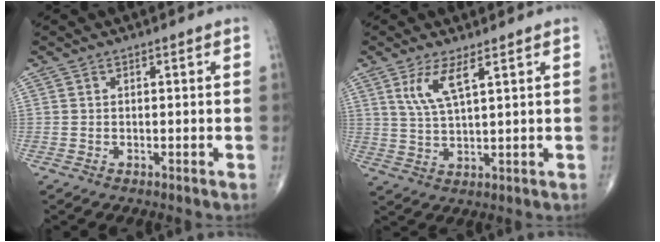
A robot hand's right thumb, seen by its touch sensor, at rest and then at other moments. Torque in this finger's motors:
{"motor_torque": [-0.37, 0.51, 0.16, -0.06, -0.02]}